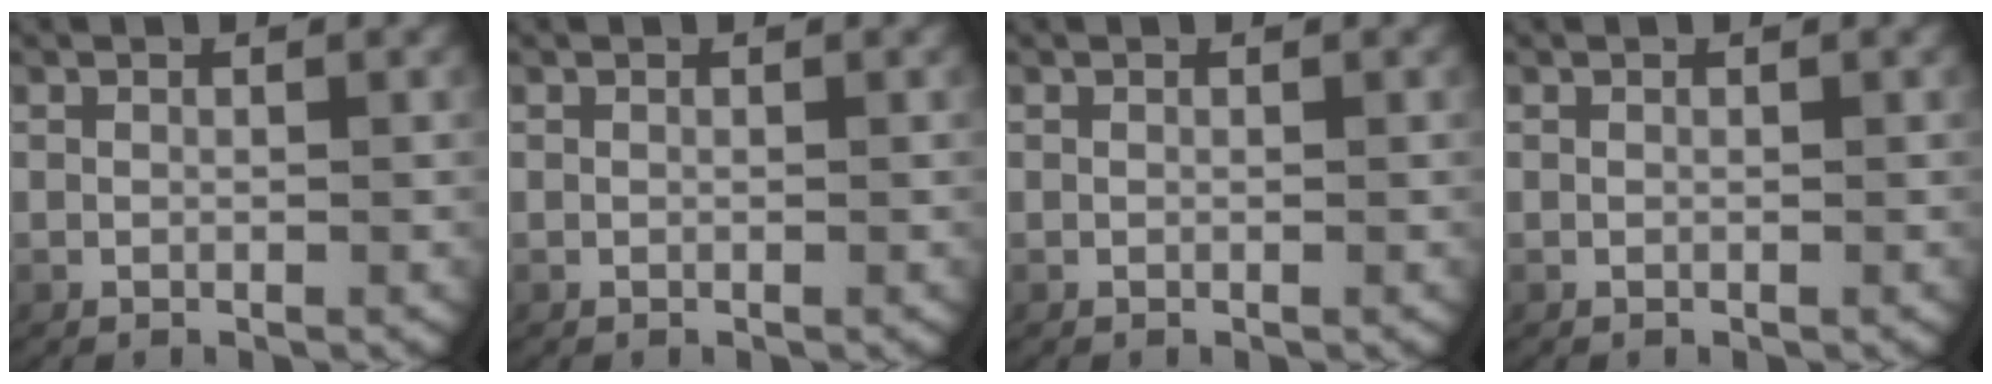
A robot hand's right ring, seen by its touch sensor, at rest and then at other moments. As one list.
[{"total": 0.0}, {"total": 0.0}, {"total": 0.0}]